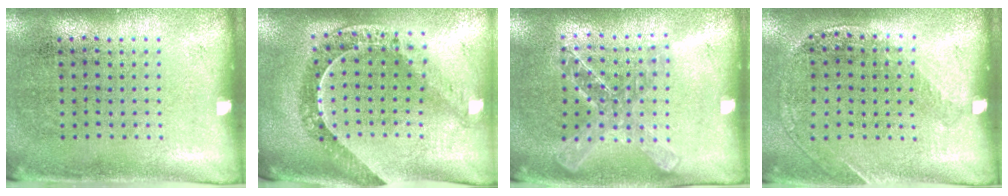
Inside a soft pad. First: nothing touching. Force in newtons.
{"total": 1.1, "press": 1.1, "slide": 0.2}
{"total": 1.6, "press": 1.4, "slide": 0.7}
{"total": 1.1, "press": 1.1, "slide": 0.4}